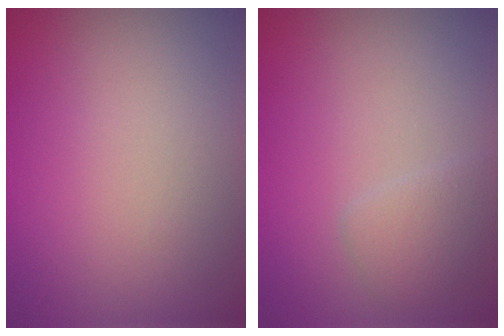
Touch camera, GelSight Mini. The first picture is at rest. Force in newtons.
{"total": 1.9, "press": 1.9, "slide": 0.0}